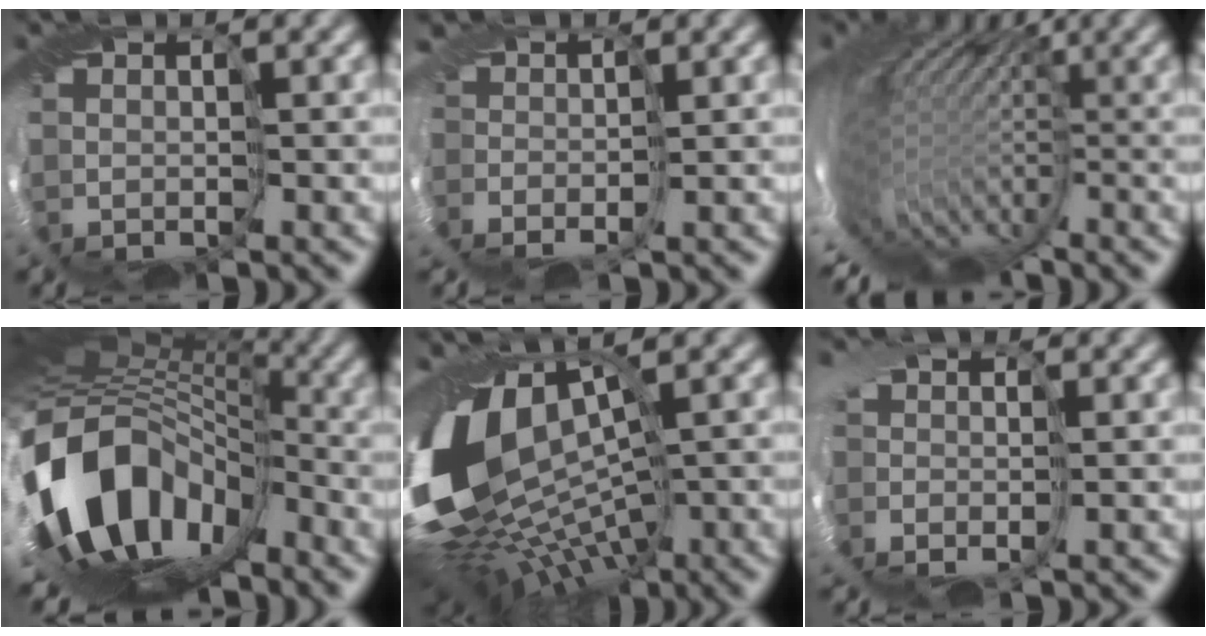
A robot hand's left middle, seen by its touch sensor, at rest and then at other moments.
{"total": 2.3, "force": [-1.1, 1.6, 1.2], "torque": [-0.031, -0.002, -0.026]}
{"total": 8.2, "force": [-2.9, 1.7, 7.5], "torque": [-0.084, 0.016, -0.042]}
{"total": 16.7, "force": [-5.8, 11.2, 10.9], "torque": [-0.236, -0.022, -0.106]}
{"total": 16.7, "force": [-1.7, 9.6, 13.6], "torque": [-0.256, -0.026, -0.005]}
{"total": 3.2, "force": [-1.0, 2.3, 2.0], "torque": [-0.032, 0.001, -0.014]}